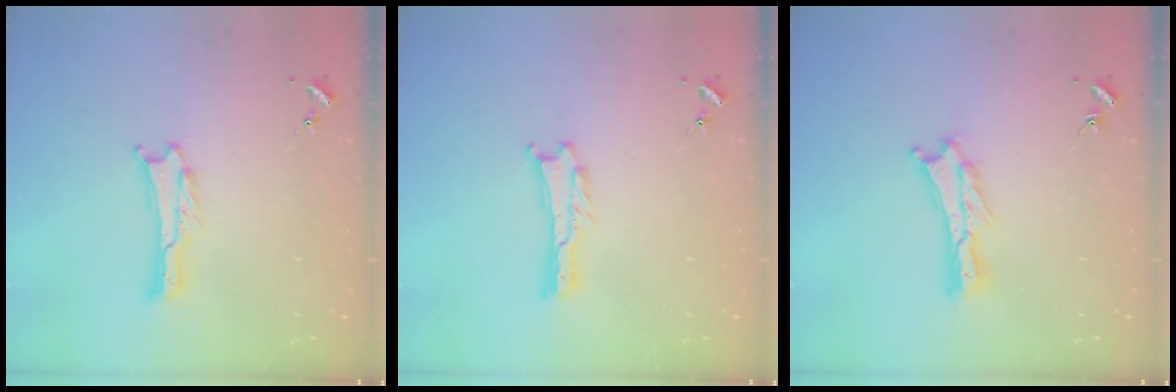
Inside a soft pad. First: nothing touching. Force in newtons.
{"total": 0.0}
{"total": 0.9, "press": 0.9, "slide": 0.2}